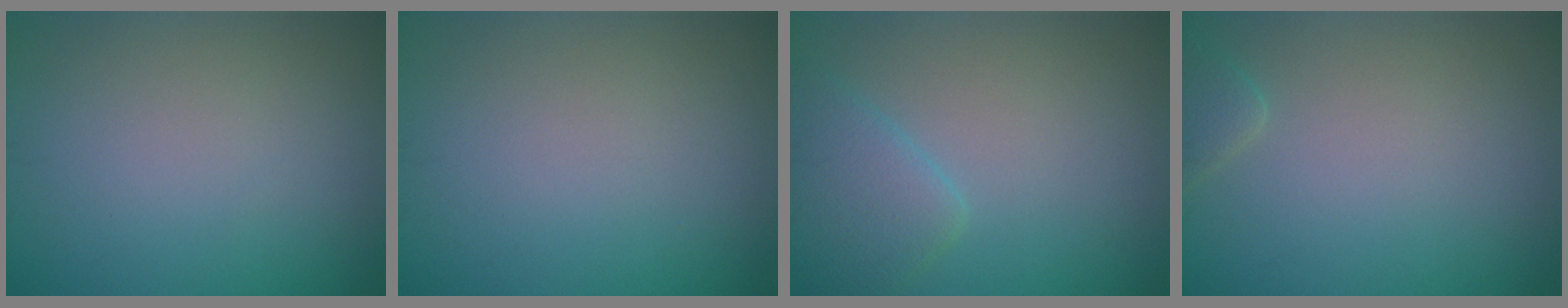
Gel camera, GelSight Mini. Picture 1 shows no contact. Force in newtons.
{"total": 0.0}
{"total": 3.0, "press": 3.0, "slide": 0.2}
{"total": 1.4, "press": 1.4, "slide": 0.2}